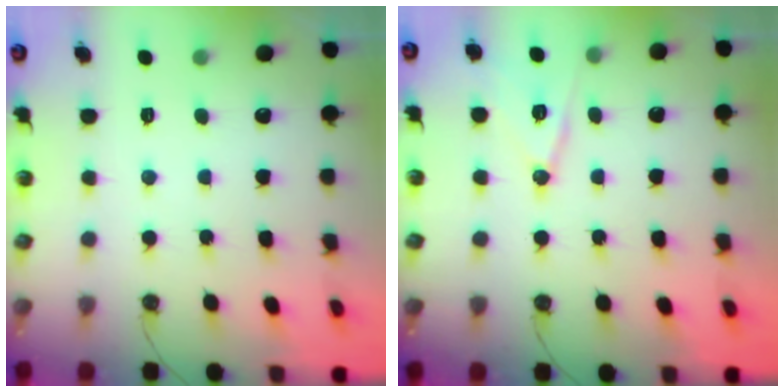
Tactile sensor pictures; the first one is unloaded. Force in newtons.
{"total": 11.8, "press": 11.4, "slide": 3.2}